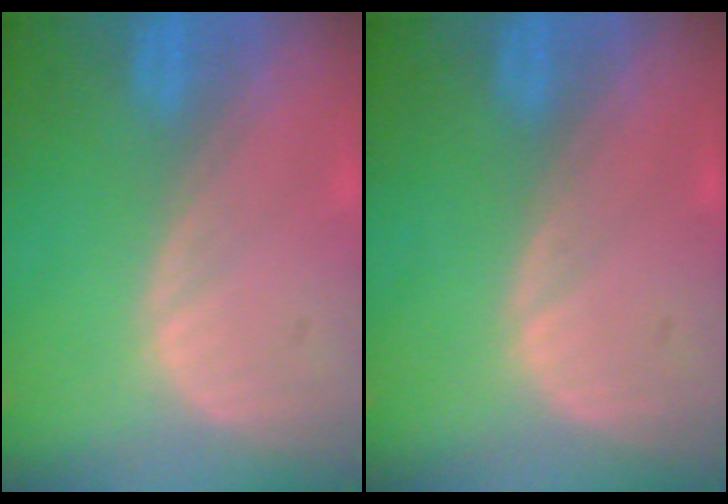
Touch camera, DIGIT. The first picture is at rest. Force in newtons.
{"total": 0.0}